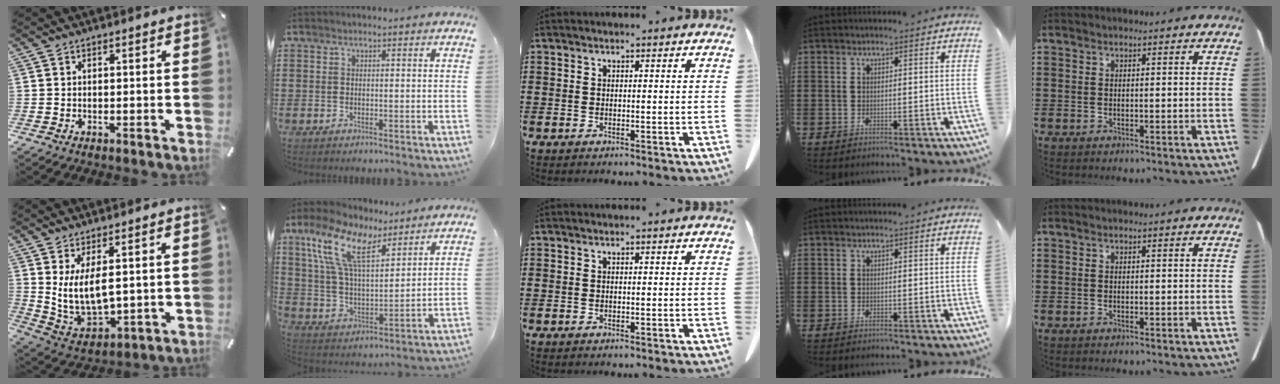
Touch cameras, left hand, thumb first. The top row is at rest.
{"thumb": {"total": 10.4, "force": [3.8, 5.1, 8.2], "torque": [-0.174, -0.028, 0.071]}, "index": {"total": 12.6, "force": [8.2, 4.8, 8.3], "torque": [-0.189, -0.015, 0.152]}}